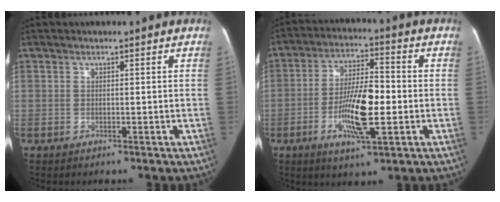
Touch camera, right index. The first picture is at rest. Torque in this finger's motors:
{"motor_torque": [1.03, -0.79, 0.30, 0.07]}